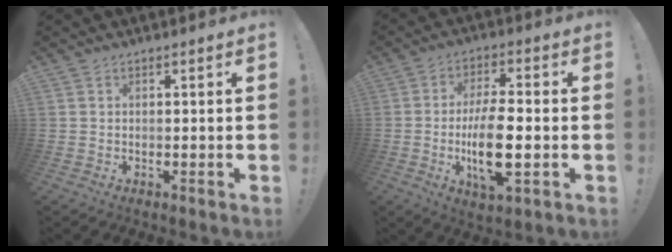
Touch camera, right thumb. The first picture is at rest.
{"total": 13.2, "force": [-2.5, 4.4, 12.1], "torque": [-0.233, -0.003, -0.047]}